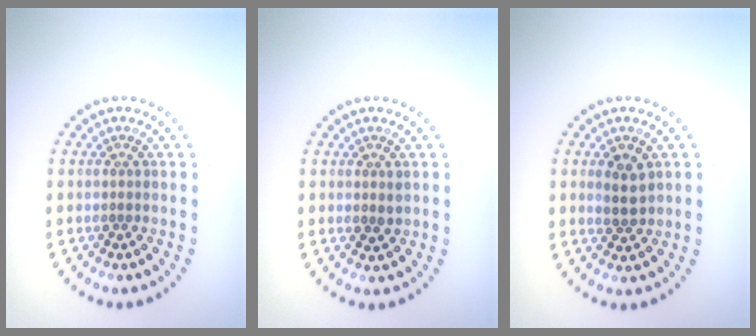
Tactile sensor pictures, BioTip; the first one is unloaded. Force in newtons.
{"total": 0.9, "press": 0.8, "slide": 0.3}
{"total": 2.2, "press": 2.1, "slide": 0.6}